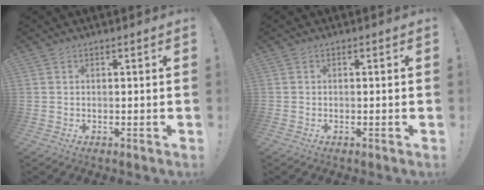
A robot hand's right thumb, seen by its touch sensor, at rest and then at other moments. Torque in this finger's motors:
{"motor_torque": [1.15, 1.10, 0.30, -0.07, 0.75]}